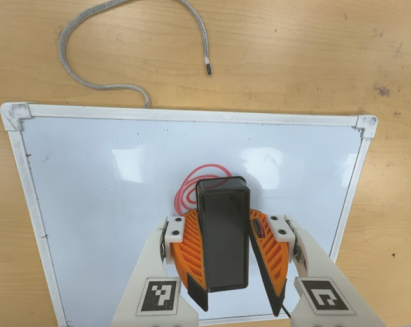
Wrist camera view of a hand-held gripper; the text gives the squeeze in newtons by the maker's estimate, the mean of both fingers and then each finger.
{"total": 16.5, "left": 19.0, "right": 14.0}